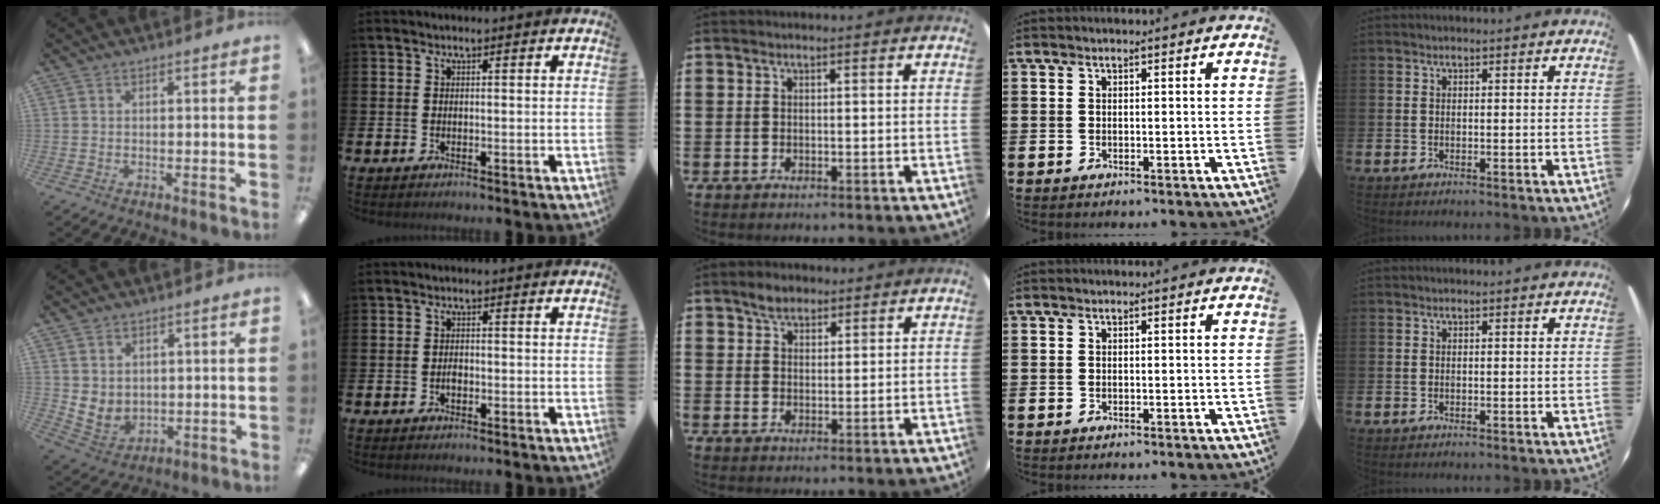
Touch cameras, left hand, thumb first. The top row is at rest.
{"thumb": {"total": 4.5, "force": [1.9, 3.8, 1.6], "torque": [-0.052, -0.012, 0.038]}, "index": {"total": 1.0, "force": [-0.4, 0.7, 0.7], "torque": [-0.011, 0.000, -0.008]}, "middle": {"total": 2.8, "force": [2.3, 1.5, 0.6], "torque": [-0.007, 0.004, 0.043]}}